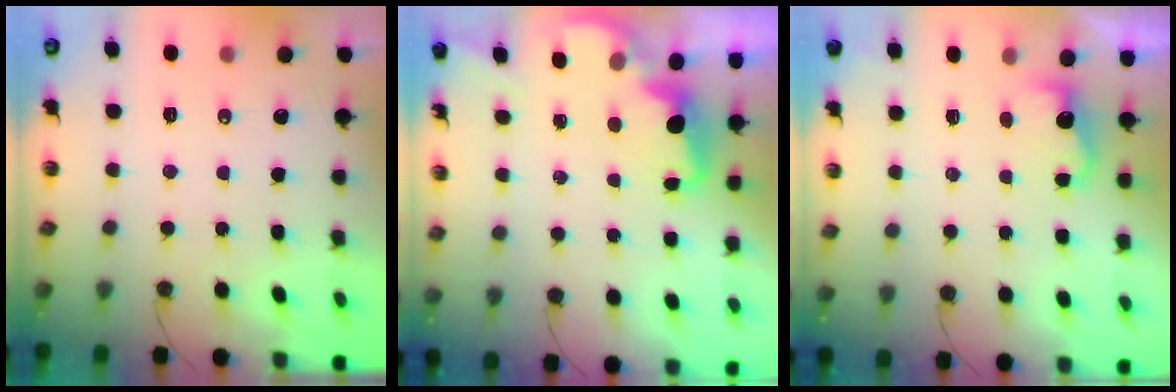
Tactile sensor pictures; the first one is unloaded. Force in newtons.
{"total": 2.1, "press": 2.0, "slide": 0.6}
{"total": 3.5, "press": 3.4, "slide": 0.8}